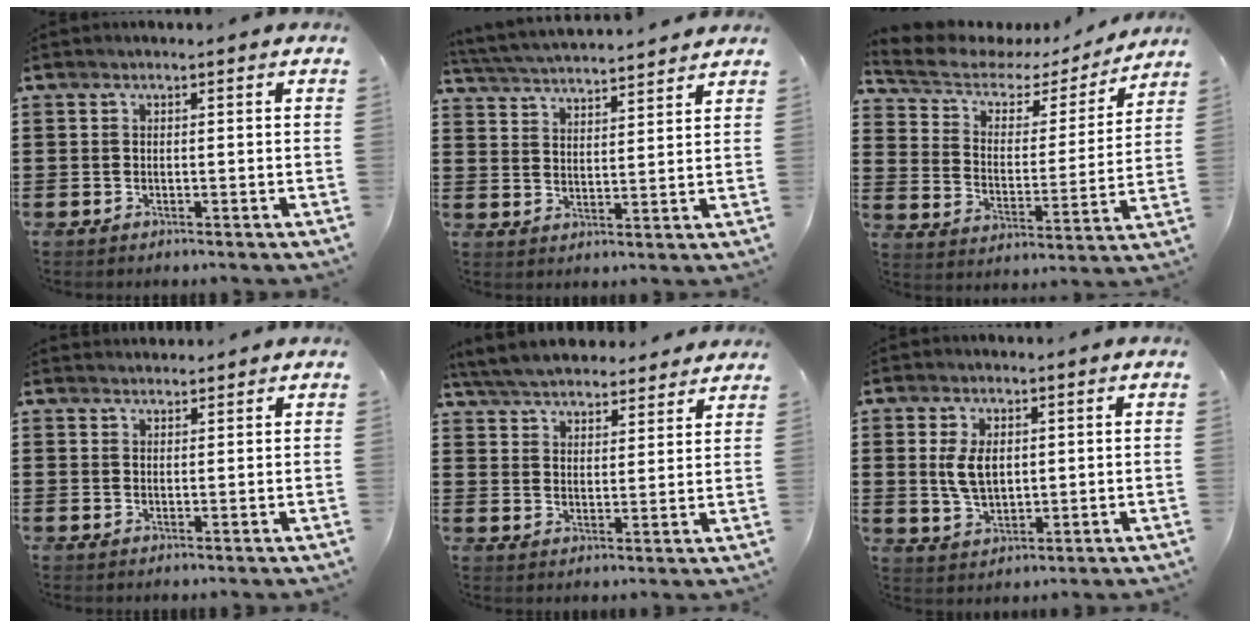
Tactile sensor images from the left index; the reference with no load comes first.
{"total": 4.1, "force": [4.1, -0.2, 0.4], "torque": [-0.028, -0.026, 0.070]}
{"total": 4.9, "force": [3.8, 2.6, 1.5], "torque": [-0.058, -0.024, 0.059]}
{"total": 1.4, "force": [1.4, 0.3, 0.0], "torque": [-0.003, 0.002, 0.028]}
{"total": 5.7, "force": [5.5, 0.9, 1.0], "torque": [-0.044, -0.023, 0.100]}
{"total": 5.4, "force": [1.1, 3.1, 4.3], "torque": [-0.090, 0.003, 0.015]}